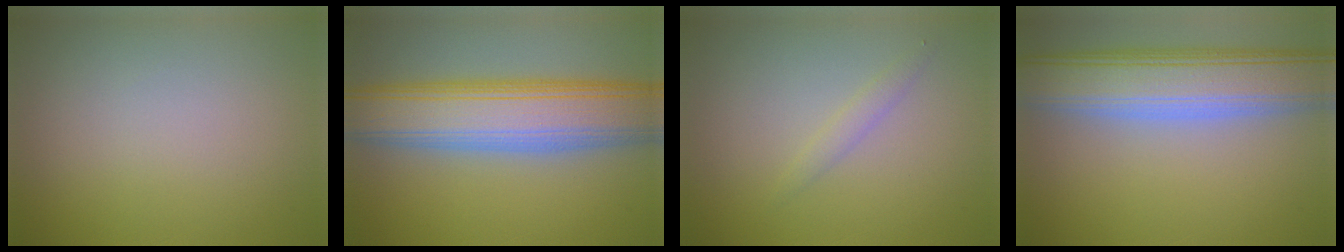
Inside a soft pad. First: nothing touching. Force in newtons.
{"total": 10.1, "press": 10.1, "slide": 0.4}
{"total": 1.0, "press": 1.0, "slide": 0.1}
{"total": 9.3, "press": 9.3, "slide": 0.9}